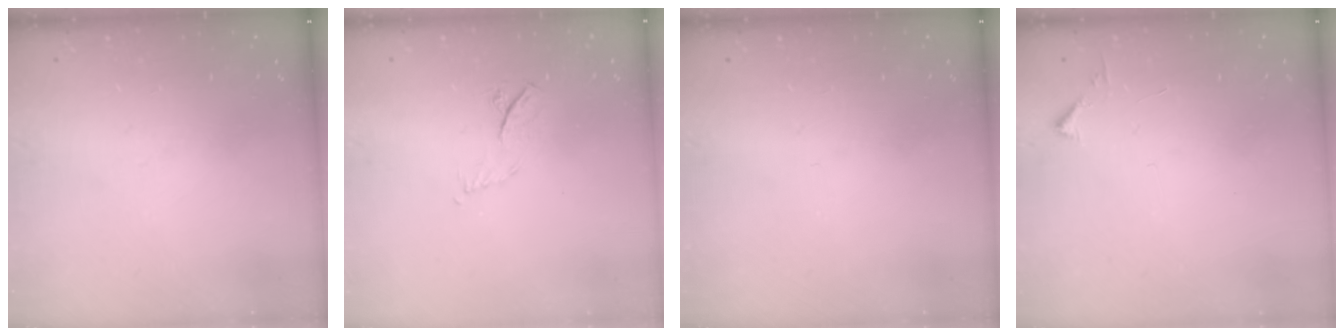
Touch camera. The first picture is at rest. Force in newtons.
{"total": 5.2, "press": 5.1, "slide": 0.8}
{"total": 0.0}
{"total": 3.1, "press": 3.1, "slide": 0.4}